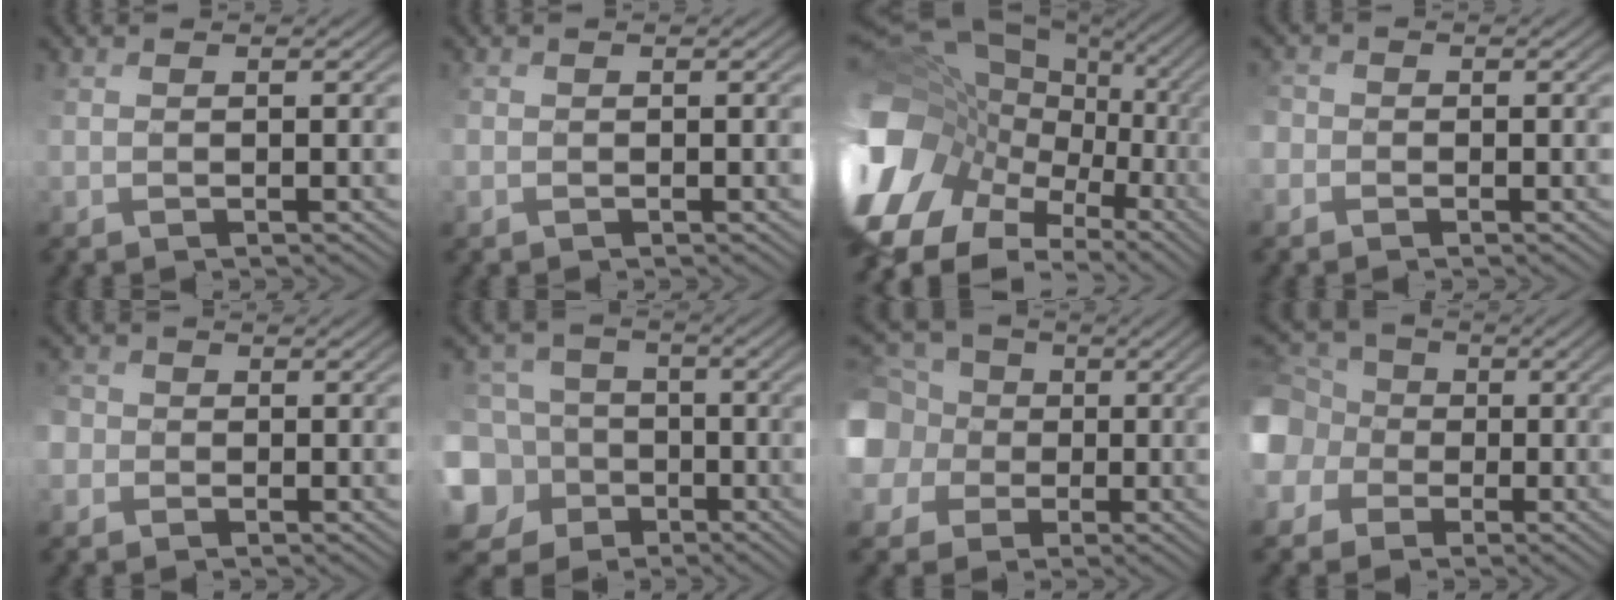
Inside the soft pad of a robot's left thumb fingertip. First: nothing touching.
{"total": 0.5, "force": [-0.1, 0.5, -0.2], "torque": [0.006, 0.001, -0.005]}
{"total": 18.9, "force": [-3.0, 15.1, 11.0], "torque": [-0.302, 0.003, -0.022]}
{"total": 2.3, "force": [-1.2, 1.9, 0.6], "torque": [-0.019, 0.005, -0.026]}
{"total": 3.0, "force": [-1.2, 2.6, 0.8], "torque": [-0.026, 0.004, -0.028]}
{"total": 10.5, "force": [-1.8, 9.8, 3.4], "torque": [-0.136, -0.014, -0.055]}
{"total": 12.3, "force": [0.9, 11.4, 4.6], "torque": [-0.186, 0.012, -0.011]}
{"total": 10.5, "force": [-1.0, 9.5, 4.4], "torque": [-0.169, -0.003, -0.041]}